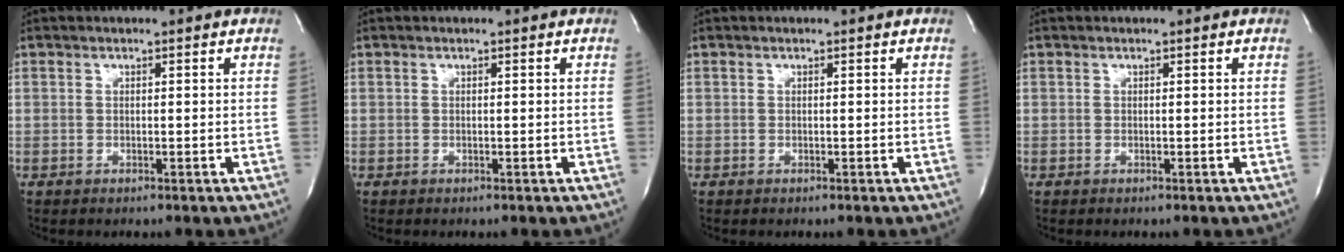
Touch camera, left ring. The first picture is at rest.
{"total": 0.0}
{"total": 0.0}
{"total": 0.0}